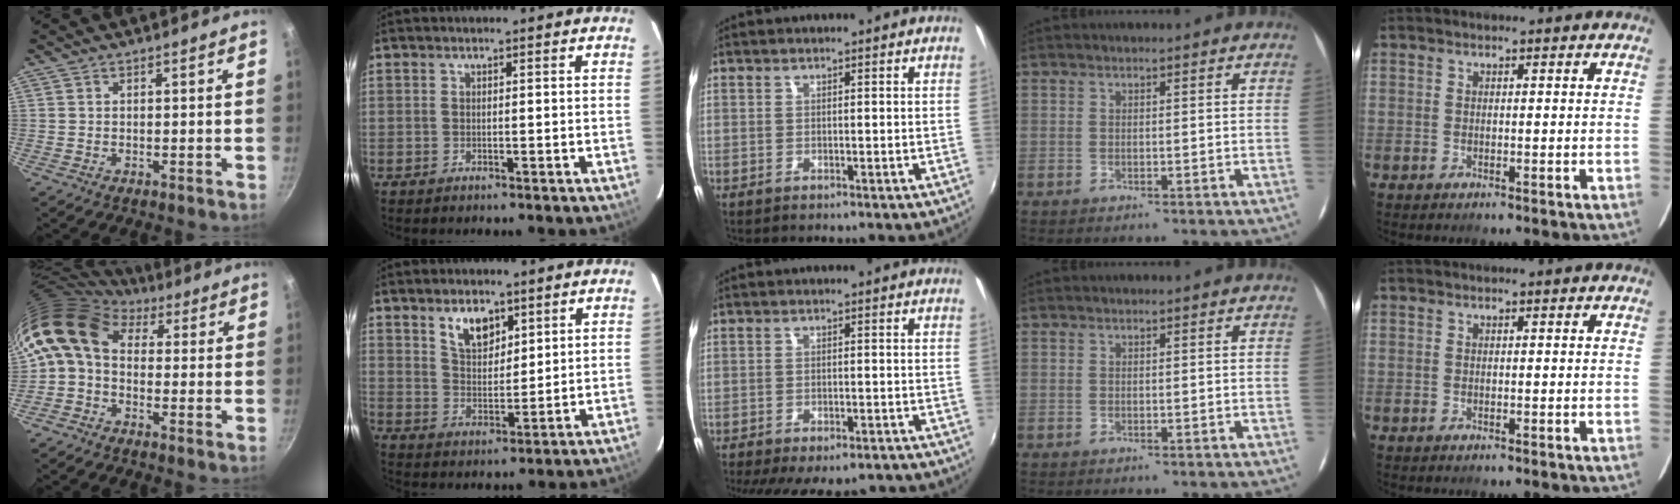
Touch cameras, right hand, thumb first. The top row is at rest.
{"thumb": {"total": 10.5, "force": [1.6, 7.7, 7.0], "torque": [-0.126, 0.025, 0.003]}, "index": {"total": 7.0, "force": [4.1, 3.8, 4.2], "torque": [-0.068, 0.006, 0.081]}, "middle": {"total": 13.8, "force": [-11.1, 4.7, 6.7], "torque": [-0.139, -0.034, -0.145]}}